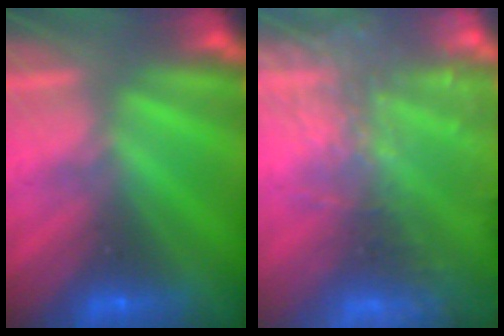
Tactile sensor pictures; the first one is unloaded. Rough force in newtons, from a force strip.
{"total": 7.7}